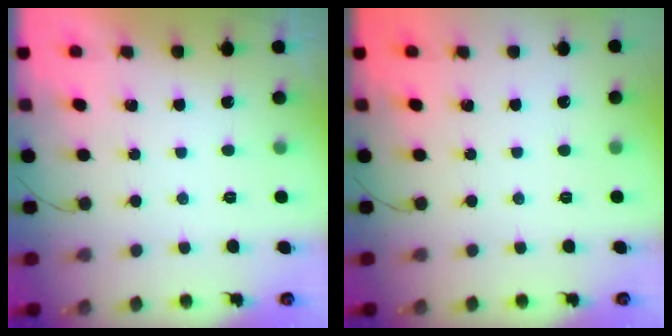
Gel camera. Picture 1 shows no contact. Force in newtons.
{"total": 0.0}